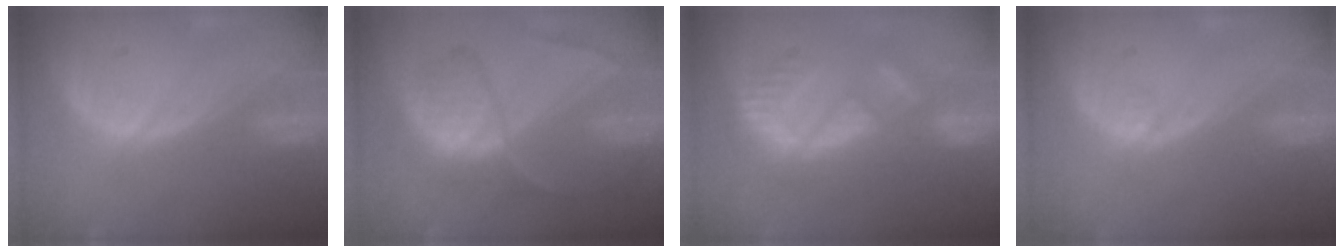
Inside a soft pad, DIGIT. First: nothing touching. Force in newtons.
{"total": 7.5, "press": 7.2, "slide": 2.1}
{"total": 9.5, "press": 8.1, "slide": 4.8}
{"total": 0.5, "press": 0.5, "slide": 0.2}